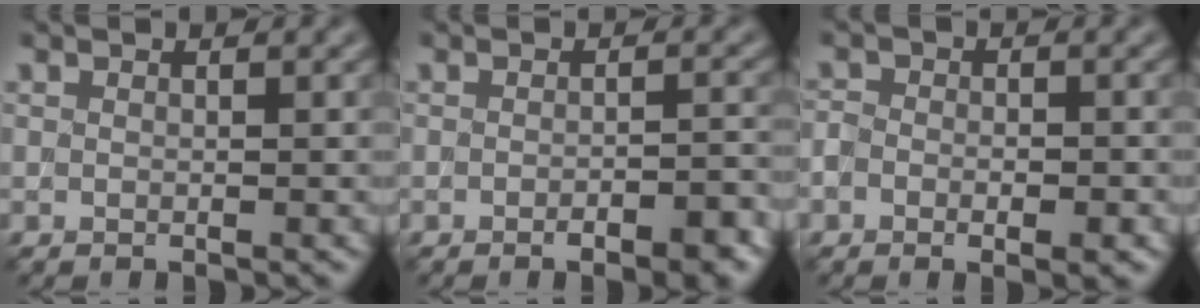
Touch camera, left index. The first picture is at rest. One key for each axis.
{"total": 3.5, "fx": -2.0, "fy": 0.9, "fz": 2.7, "tx": -0.034, "ty": 0.006, "tz": -0.025}
{"total": 3.2, "fx": -1.4, "fy": 1.9, "fz": 2.1, "tx": -0.024, "ty": 0.004, "tz": -0.019}